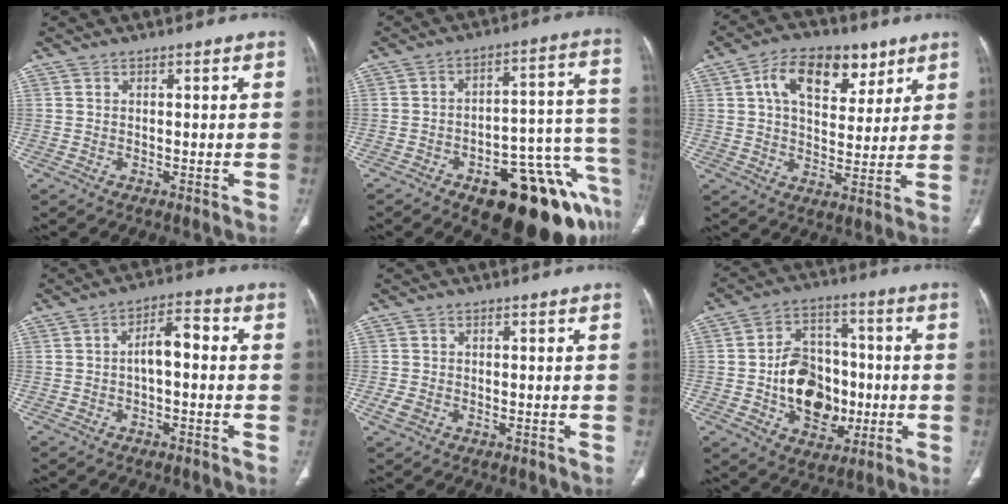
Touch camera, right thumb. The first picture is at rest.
{"total": 23.1, "force": [-12.1, 9.6, 17.2], "torque": [-0.126, 0.092, -0.160]}
{"total": 13.5, "force": [6.3, 8.0, 8.8], "torque": [-0.112, -0.010, 0.106]}
{"total": 5.6, "force": [-0.3, 2.6, 5.0], "torque": [-0.078, 0.027, -0.014]}
{"total": 2.2, "force": [-0.8, 1.6, 1.3], "torque": [-0.030, 0.001, -0.012]}
{"total": 16.0, "force": [-2.4, 11.5, 10.7], "torque": [-0.120, 0.026, -0.030]}